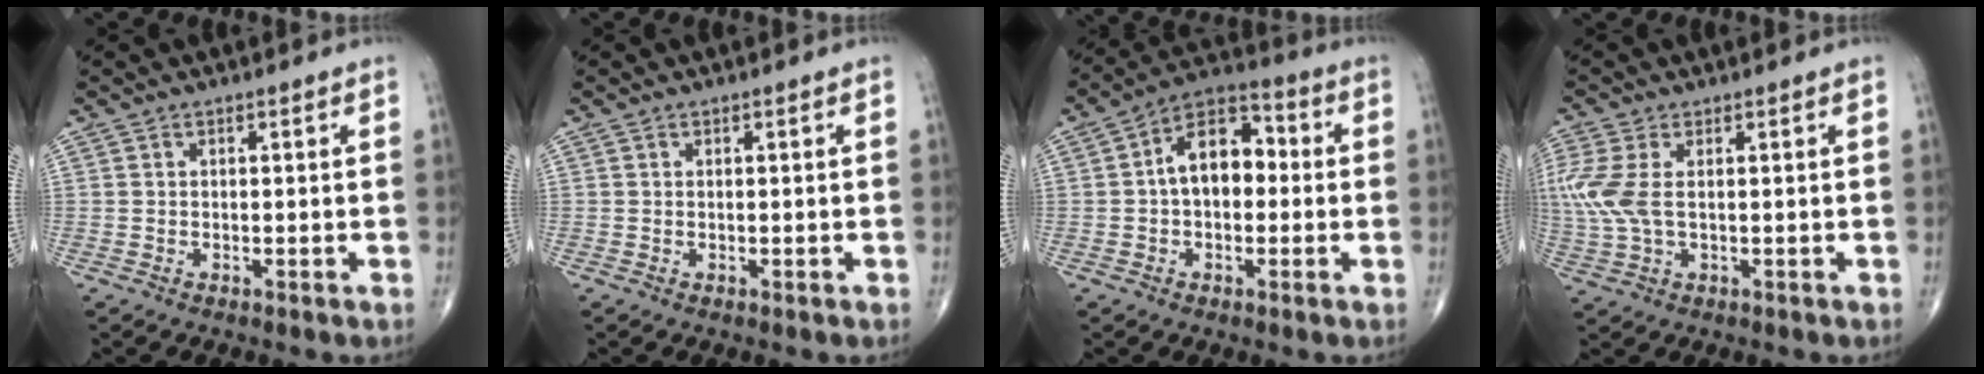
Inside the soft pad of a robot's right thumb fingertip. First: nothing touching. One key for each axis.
{"total": 0.0}
{"total": 11.2, "fx": 0.4, "fy": 7.1, "fz": 8.6, "tx": -0.113, "ty": 0.035, "tz": -0.008}
{"total": 7.9, "fx": 1.0, "fy": 4.1, "fz": 6.7, "tx": -0.192, "ty": 0.007, "tz": 0.027}